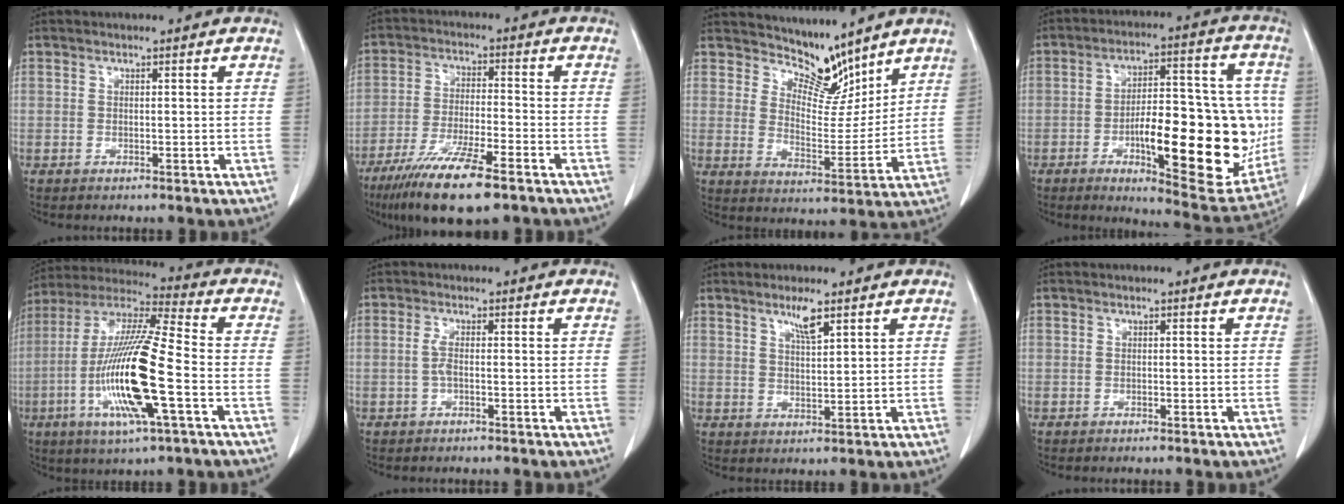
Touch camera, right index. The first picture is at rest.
{"total": 13.0, "force": [-8.7, 2.0, 9.5], "torque": [-0.173, -0.031, -0.147]}
{"total": 7.5, "force": [6.9, 2.6, 1.6], "torque": [-0.022, -0.011, 0.127]}
{"total": 22.0, "force": [-4.2, 6.6, 20.6], "torque": [-0.244, 0.015, -0.043]}
{"total": 18.3, "force": [-4.7, 1.4, 17.6], "torque": [-0.363, -0.015, -0.091]}
{"total": 1.7, "force": [-0.3, 0.2, 1.7], "torque": [-0.036, 0.001, -0.008]}
{"total": 3.8, "force": [2.6, 0.3, 2.7], "torque": [-0.050, -0.004, 0.048]}
{"total": 0.0}